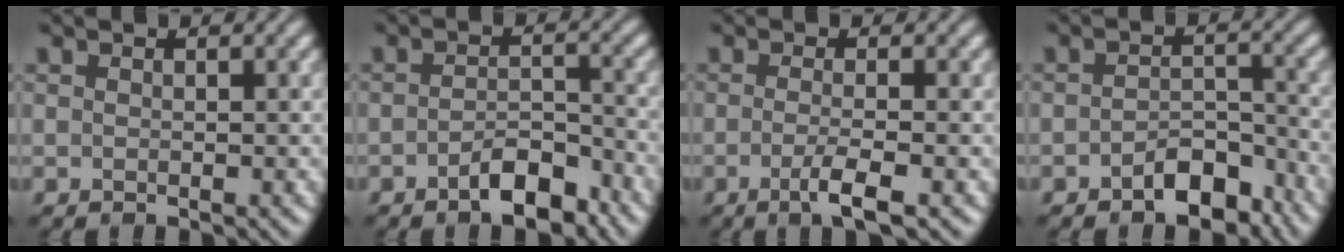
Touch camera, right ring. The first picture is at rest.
{"total": 3.9, "force": [-2.6, 1.5, 2.6], "torque": [-0.037, 0.010, -0.045]}
{"total": 3.1, "force": [-1.1, 0.7, 2.8], "torque": [-0.044, -0.001, -0.027]}
{"total": 4.0, "force": [-2.6, 2.1, 2.3], "torque": [-0.028, 0.009, -0.044]}